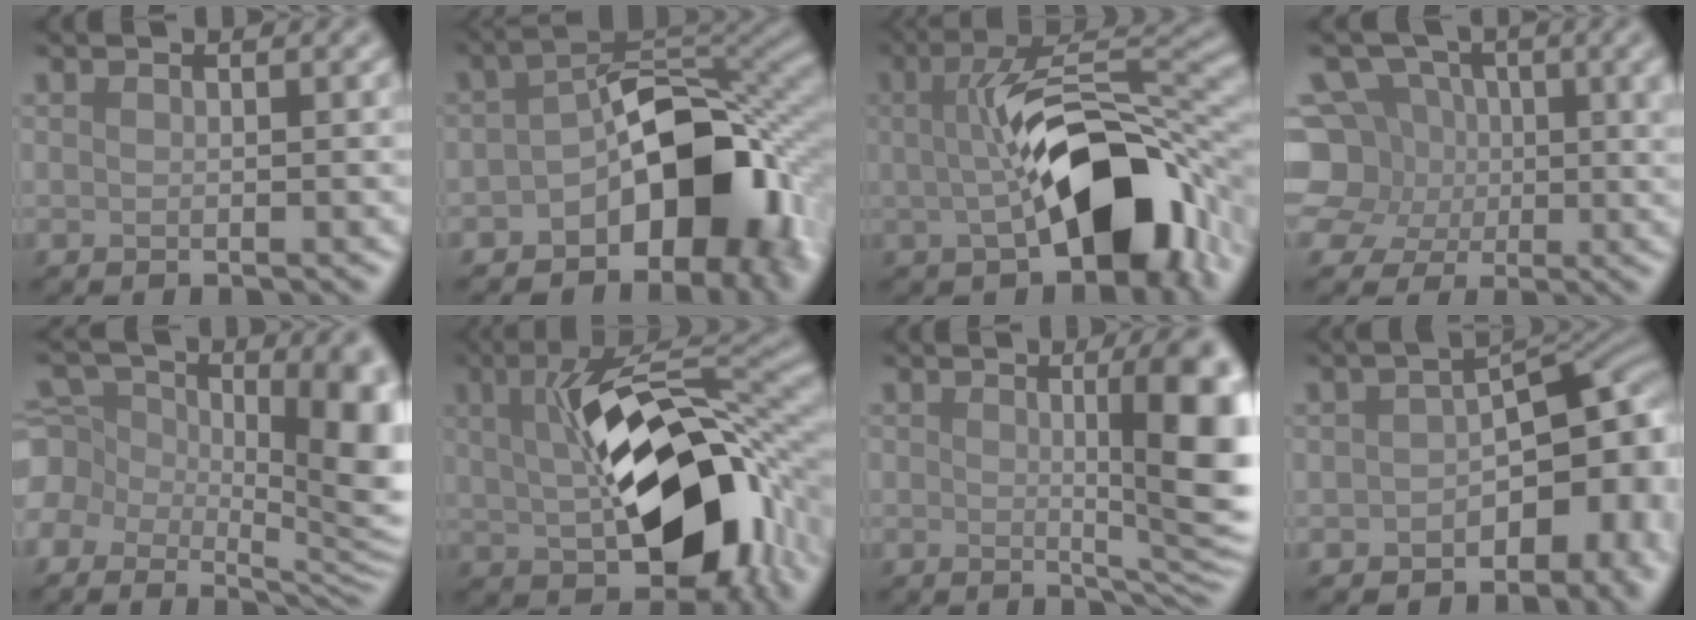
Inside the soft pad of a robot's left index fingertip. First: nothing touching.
{"total": 12.3, "force": [-4.1, 7.2, 9.0], "torque": [-0.109, 0.000, -0.070]}
{"total": 11.8, "force": [-1.6, 5.6, 10.2], "torque": [-0.150, 0.012, -0.025]}
{"total": 9.9, "force": [1.4, 8.5, 4.9], "torque": [-0.091, 0.029, -0.016]}
{"total": 15.7, "force": [0.0, 10.4, 11.8], "torque": [-0.178, -0.022, 0.004]}
{"total": 14.3, "force": [0.0, 7.5, 12.1], "torque": [-0.179, -0.006, 0.009]}
{"total": 8.8, "force": [0.9, 2.1, 8.5], "torque": [-0.101, -0.004, 0.015]}
{"total": 11.4, "force": [-3.0, 6.9, 8.5], "torque": [-0.084, -0.012, -0.044]}